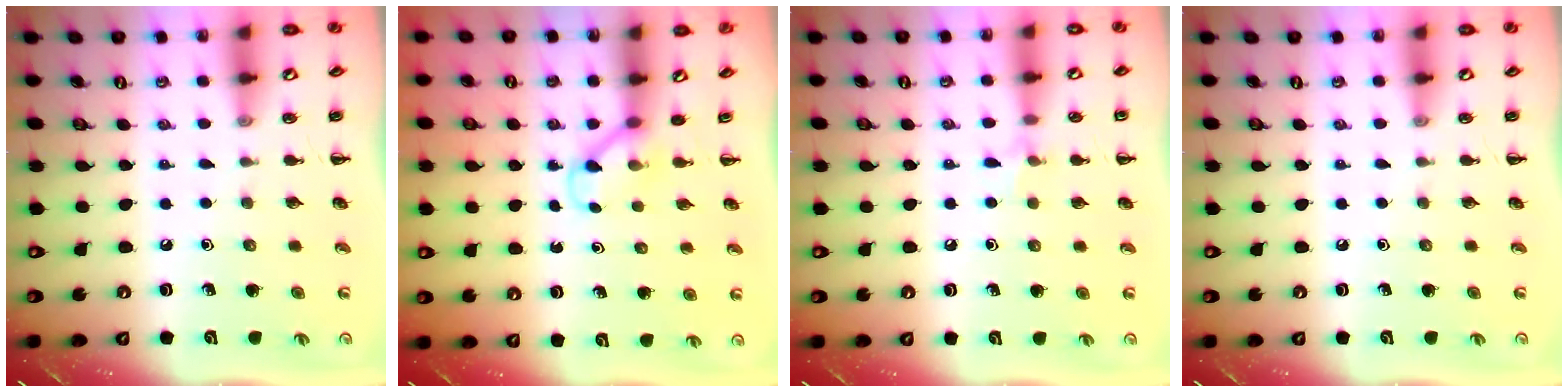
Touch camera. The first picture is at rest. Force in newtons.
{"total": 3.5, "press": 3.3, "slide": 1.0}
{"total": 5.7, "press": 5.5, "slide": 1.5}
{"total": 0.0}